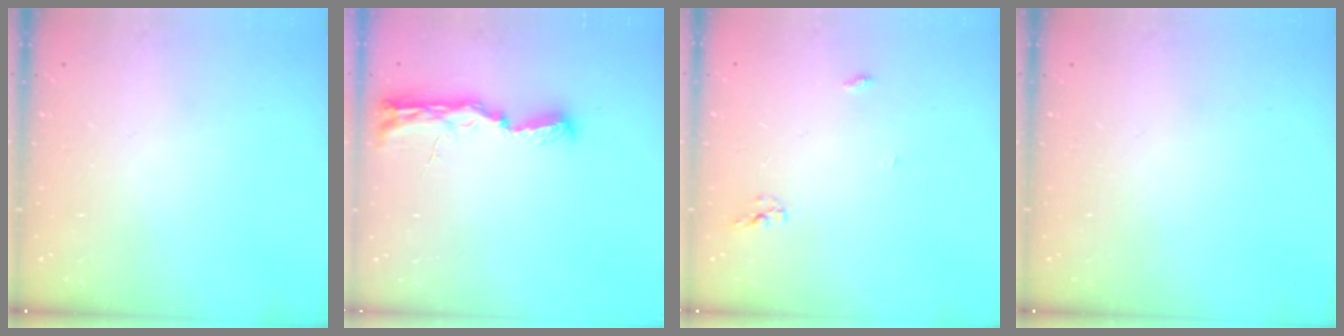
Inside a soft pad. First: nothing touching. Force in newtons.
{"total": 8.8, "press": 8.7, "slide": 0.9}
{"total": 3.7, "press": 3.7, "slide": 0.1}
{"total": 0.0}